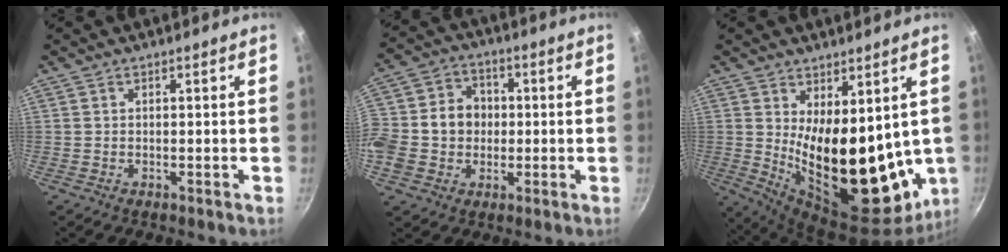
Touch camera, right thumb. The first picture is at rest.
{"total": 15.1, "force": [-0.8, 13.0, 7.7], "torque": [-0.140, 0.033, -0.026]}
{"total": 22.3, "force": [1.7, 10.9, 19.3], "torque": [-0.254, -0.060, 0.056]}